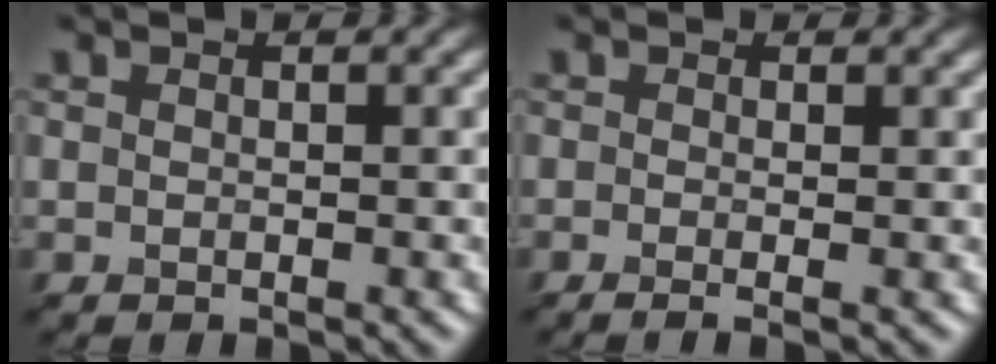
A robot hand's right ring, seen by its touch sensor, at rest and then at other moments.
{"total": 1.6, "force": [-0.1, 0.7, 1.5], "torque": [-0.027, -0.009, -0.014]}